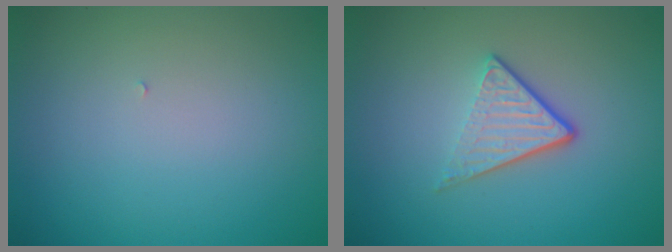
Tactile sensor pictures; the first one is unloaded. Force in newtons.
{"total": 3.6, "press": 2.5, "slide": 2.7}